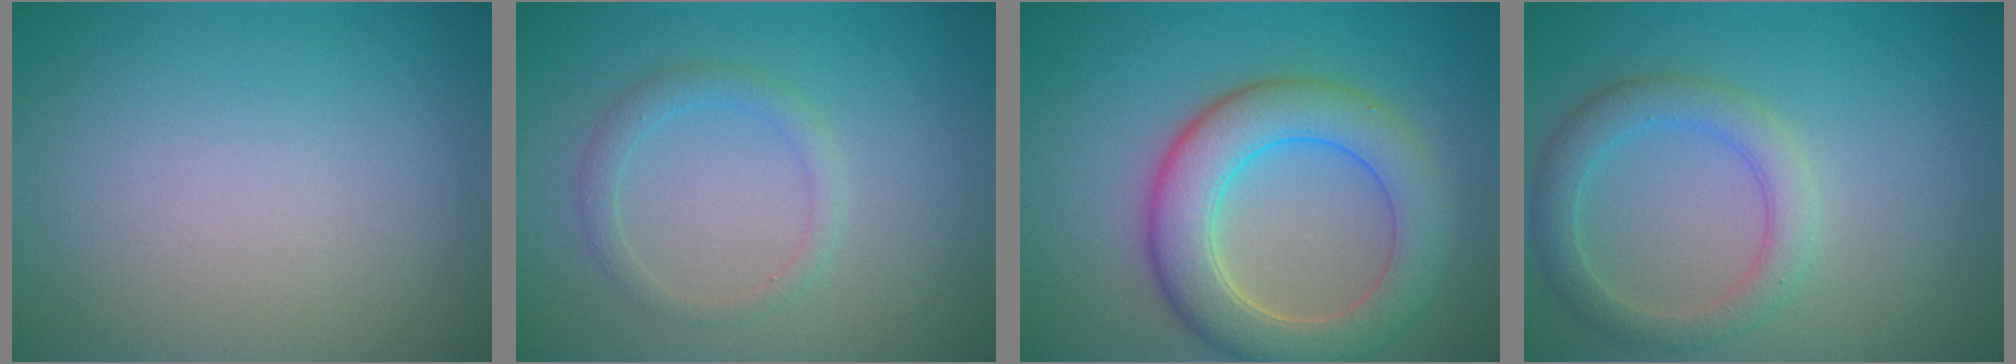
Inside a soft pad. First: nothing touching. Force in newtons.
{"total": 1.7, "press": 1.7, "slide": 0.2}
{"total": 7.2, "press": 7.1, "slide": 0.6}
{"total": 3.3, "press": 3.3, "slide": 0.1}